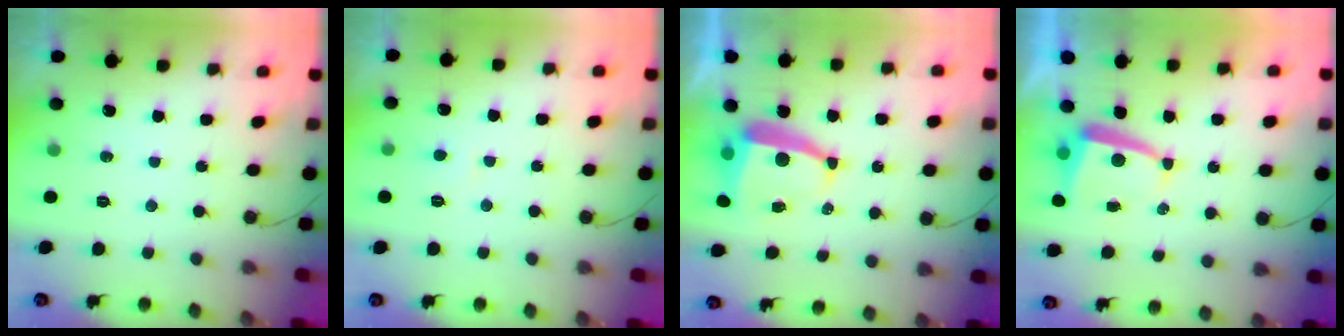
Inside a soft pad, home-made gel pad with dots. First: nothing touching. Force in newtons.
{"total": 3.5, "press": 3.5, "slide": 0.3}
{"total": 7.9, "press": 7.8, "slide": 0.5}
{"total": 5.3, "press": 5.2, "slide": 0.7}